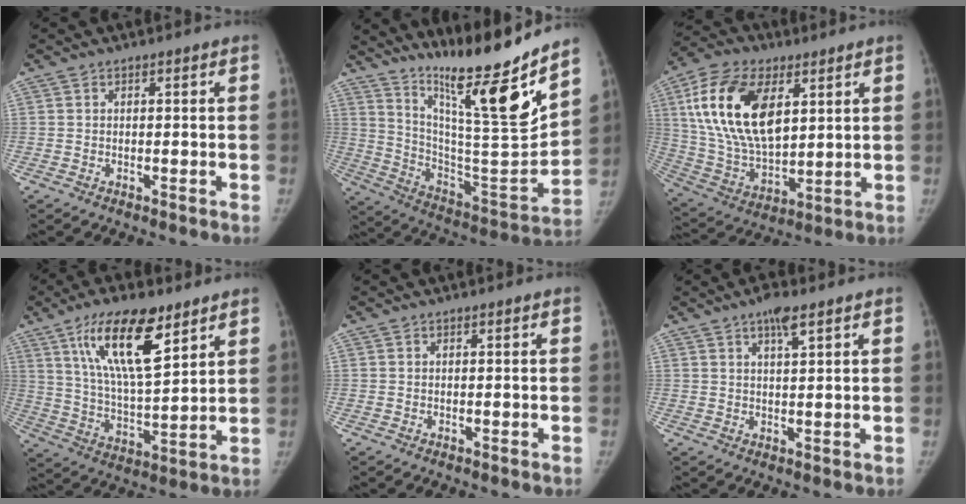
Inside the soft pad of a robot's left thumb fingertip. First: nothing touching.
{"total": 23.1, "force": [17.6, 1.2, 14.9], "torque": [-0.205, -0.124, 0.305]}
{"total": 21.1, "force": [7.0, 11.6, 16.2], "torque": [-0.290, -0.020, 0.129]}
{"total": 16.7, "force": [9.3, 5.5, 12.6], "torque": [-0.195, -0.046, 0.172]}
{"total": 0.0}
{"total": 4.1, "force": [2.5, 1.0, 3.1], "torque": [-0.051, -0.008, 0.043]}